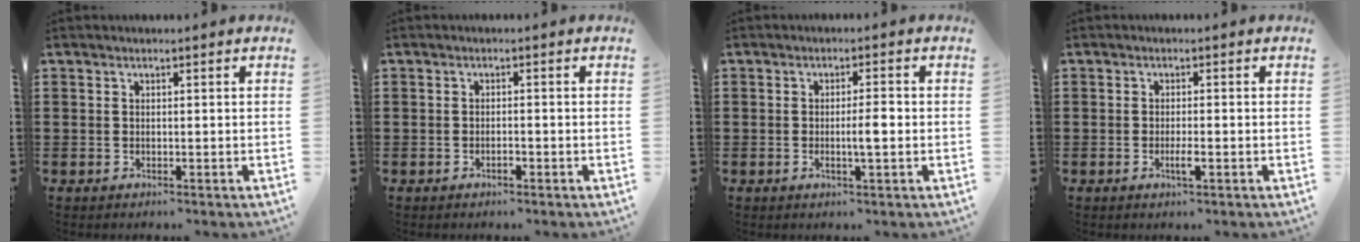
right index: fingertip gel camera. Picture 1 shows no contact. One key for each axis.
{"total": 1.3, "fx": -0.8, "fy": 0.4, "fz": 0.9, "tx": -0.021, "ty": -0.004, "tz": -0.013}
{"total": 3.0, "fx": -0.5, "fy": 0.3, "fz": 3.0, "tx": -0.053, "ty": -0.002, "tz": -0.010}
{"total": 2.2, "fx": -0.9, "fy": 0.3, "fz": 2.0, "tx": -0.042, "ty": -0.003, "tz": -0.019}